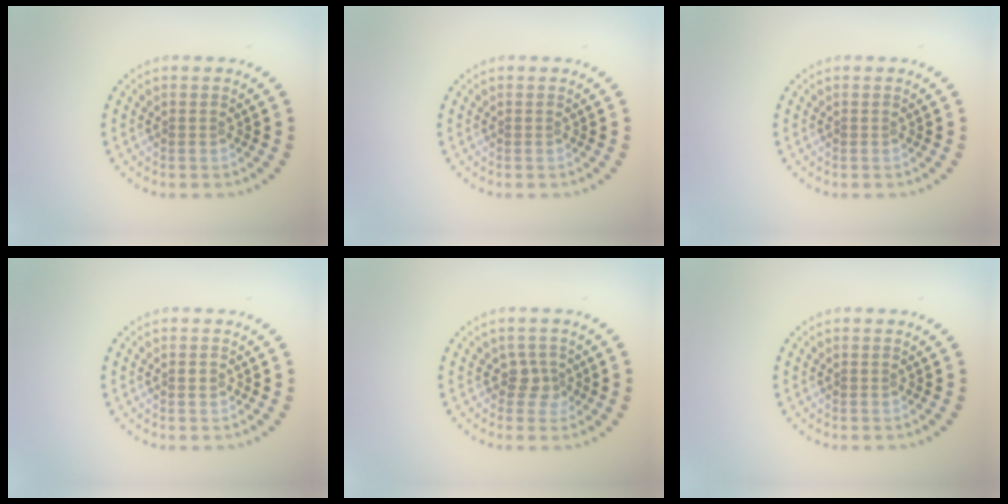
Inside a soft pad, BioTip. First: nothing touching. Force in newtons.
{"total": 0.0}
{"total": 0.0}
{"total": 0.8, "press": 0.8, "slide": 0.1}
{"total": 1.9, "press": 1.4, "slide": 1.4}
{"total": 0.0}